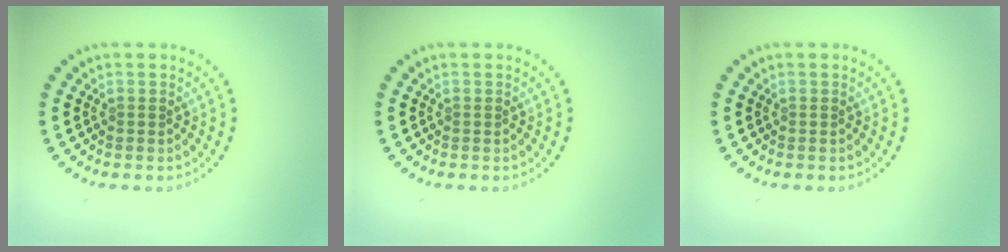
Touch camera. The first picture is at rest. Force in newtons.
{"total": 0.0}
{"total": 0.0}